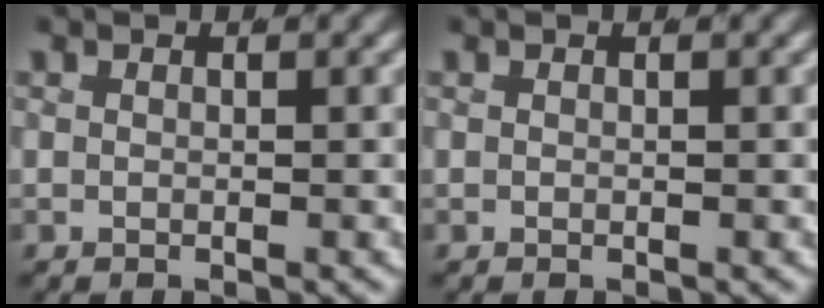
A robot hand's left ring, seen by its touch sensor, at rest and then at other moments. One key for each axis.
{"total": 0.0}